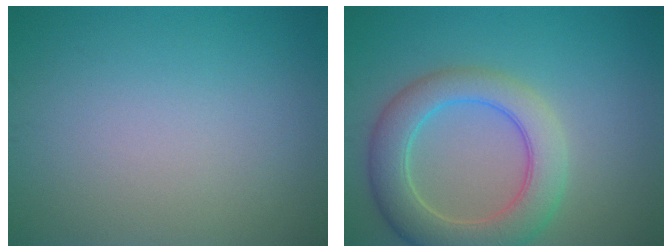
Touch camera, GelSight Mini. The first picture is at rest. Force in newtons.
{"total": 6.5, "press": 6.5, "slide": 0.7}